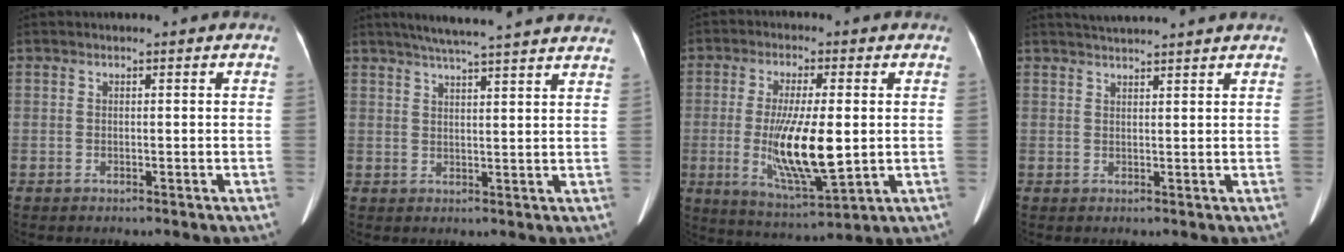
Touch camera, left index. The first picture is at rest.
{"total": 17.9, "force": [16.0, 0.6, 8.1], "torque": [-0.125, 0.021, 0.202]}
{"total": 12.0, "force": [-1.7, 2.3, 11.7], "torque": [-0.224, -0.023, -0.021]}
{"total": 5.9, "force": [5.5, -0.6, 1.9], "torque": [-0.030, 0.029, 0.078]}